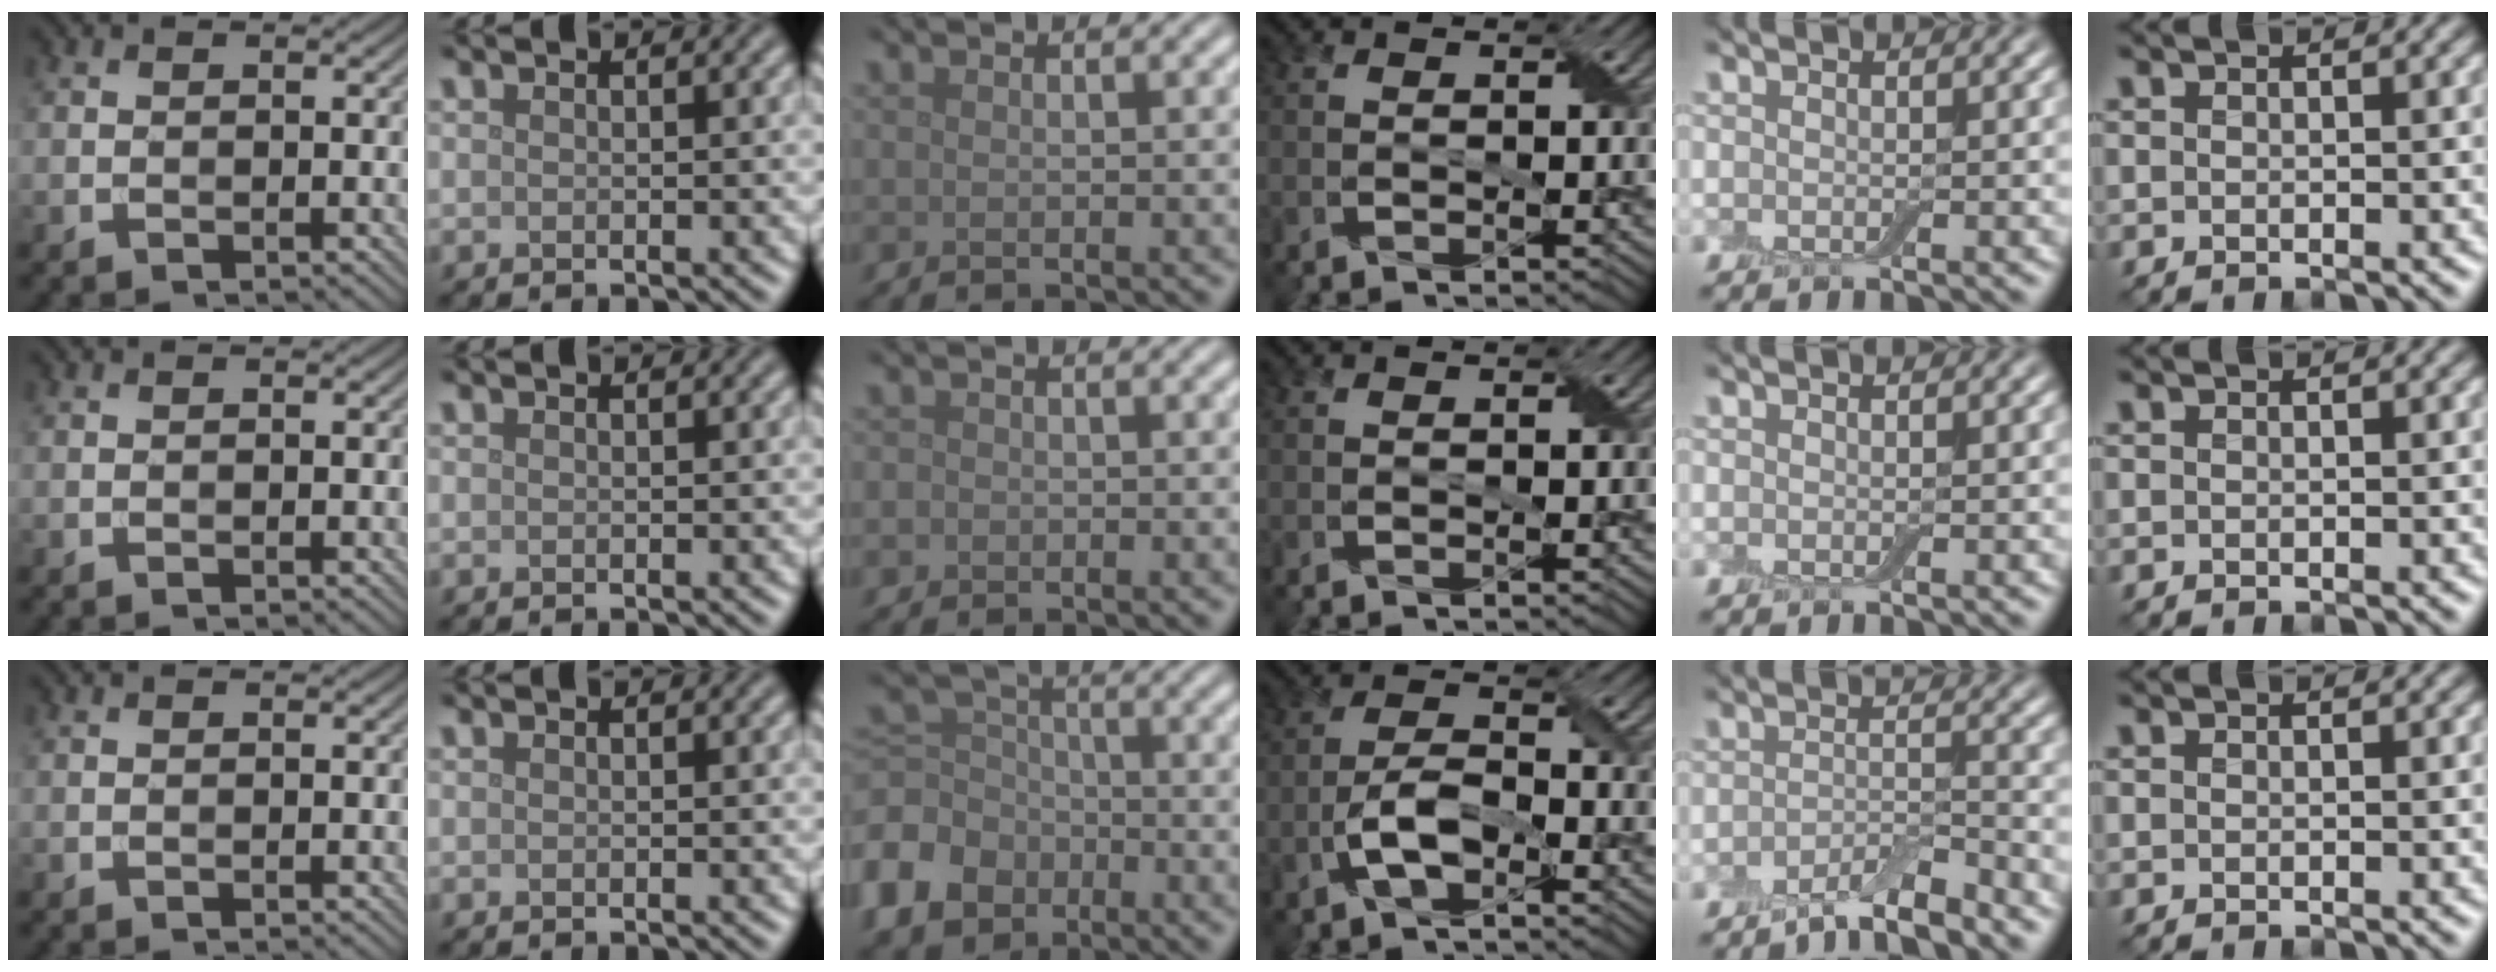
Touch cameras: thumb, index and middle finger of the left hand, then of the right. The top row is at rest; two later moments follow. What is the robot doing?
{"motion": "fold", "object": "cloth"}